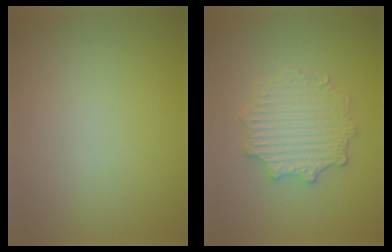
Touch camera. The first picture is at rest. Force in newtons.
{"total": 3.6, "press": 3.5, "slide": 0.8}